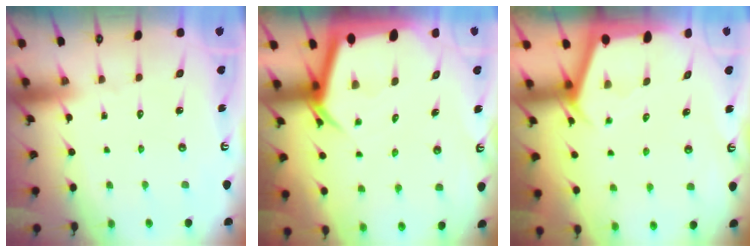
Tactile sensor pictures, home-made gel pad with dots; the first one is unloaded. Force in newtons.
{"total": 7.0, "press": 7.0, "slide": 0.5}
{"total": 2.5, "press": 2.5, "slide": 0.4}